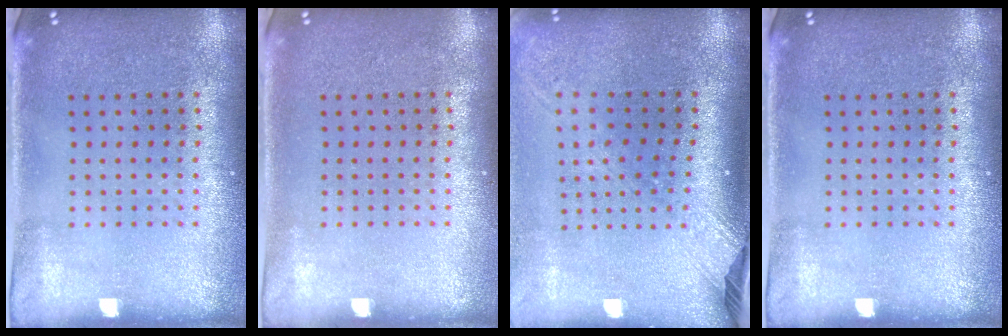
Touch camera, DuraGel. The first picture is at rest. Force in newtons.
{"total": 0.0}
{"total": 2.4, "press": 1.7, "slide": 1.6}
{"total": 0.0}